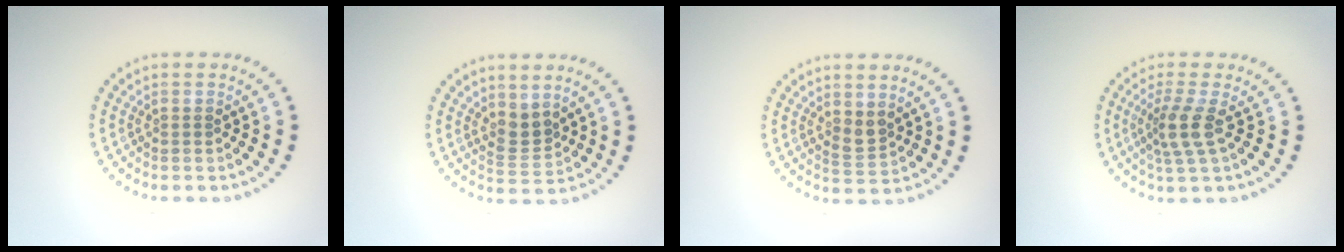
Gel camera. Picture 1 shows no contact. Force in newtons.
{"total": 2.3, "press": 1.7, "slide": 1.6}
{"total": 1.5, "press": 1.2, "slide": 0.9}
{"total": 2.7, "press": 2.1, "slide": 1.8}